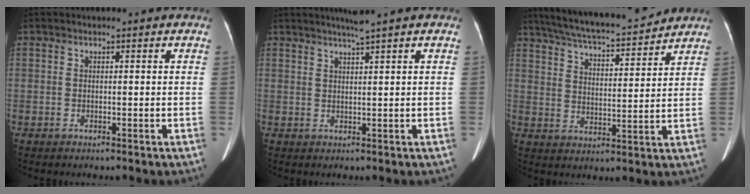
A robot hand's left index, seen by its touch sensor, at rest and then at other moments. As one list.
[{"total": 2.8, "force": [2.3, -1.0, 1.3], "torque": [-0.023, 0.001, 0.043]}, {"total": 16.0, "force": [14.6, 1.8, 6.4], "torque": [-0.115, 0.017, 0.226]}]